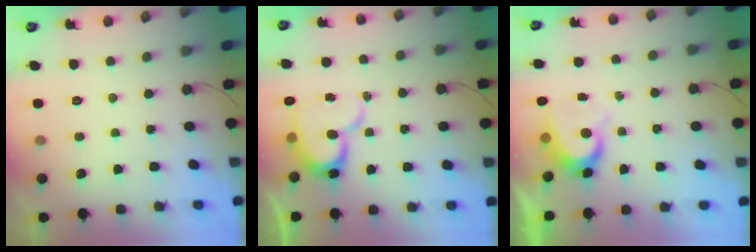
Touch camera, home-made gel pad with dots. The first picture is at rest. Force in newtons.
{"total": 13.7, "press": 13.6, "slide": 1.2}
{"total": 6.3, "press": 6.3, "slide": 0.5}